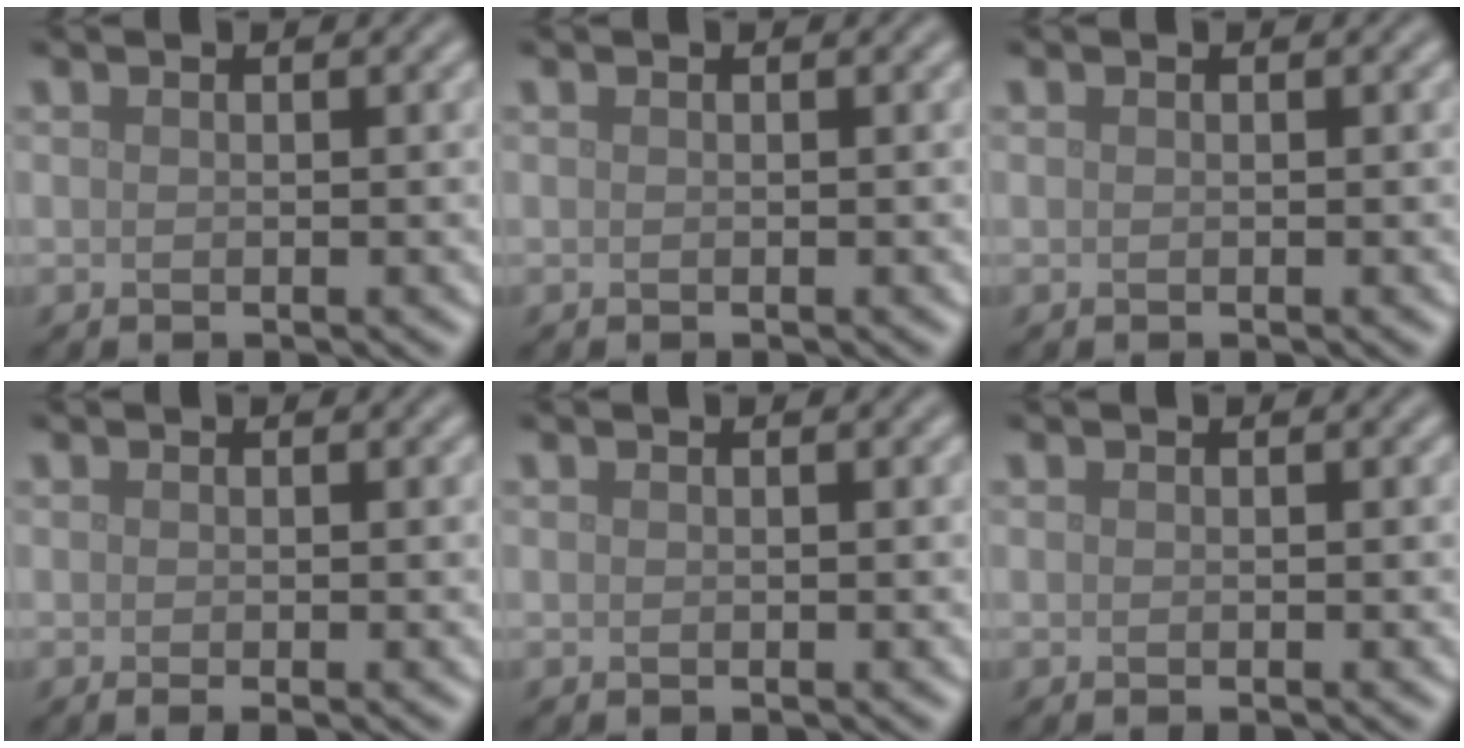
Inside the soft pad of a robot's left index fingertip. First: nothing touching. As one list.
[{"total": 0.0}, {"total": 0.0}, {"total": 1.0, "force": [-0.3, 0.3, 0.9], "torque": [-0.013, -0.008, -0.006]}, {"total": 0.0}, {"total": 0.0}]